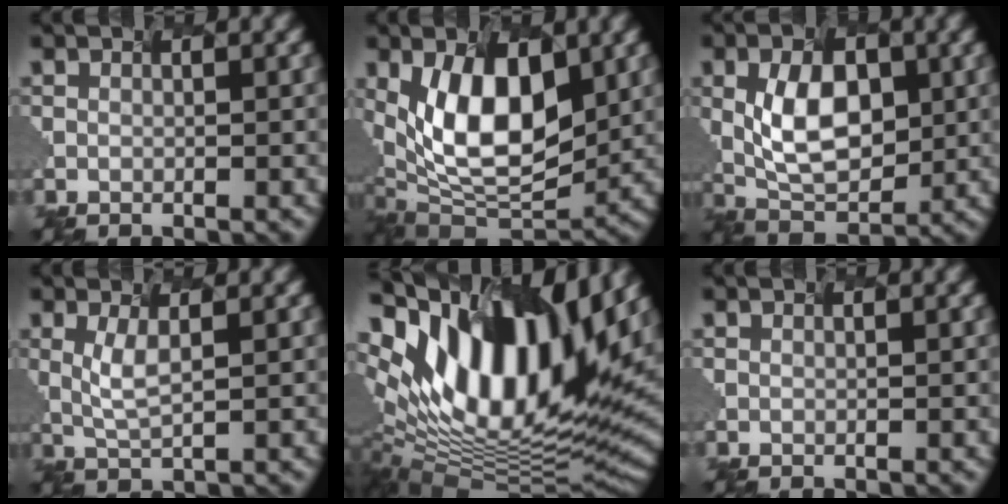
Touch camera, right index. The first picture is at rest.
{"total": 10.0, "force": [0.9, 5.3, 8.4], "torque": [-0.151, -0.012, 0.015]}
{"total": 6.1, "force": [-0.2, 3.8, 4.8], "torque": [-0.095, -0.003, 0.000]}
{"total": 1.9, "force": [-0.1, 0.3, 1.9], "torque": [-0.052, -0.006, 0.008]}
{"total": 15.5, "force": [6.3, 7.5, 12.0], "torque": [-0.228, 0.020, 0.104]}
{"total": 0.0}